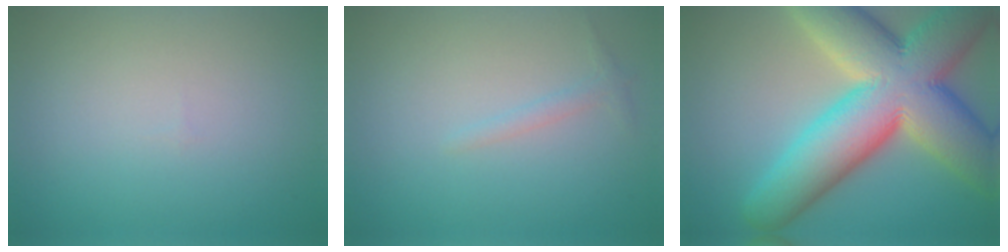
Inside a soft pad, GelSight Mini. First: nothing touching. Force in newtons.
{"total": 0.9, "press": 0.9, "slide": 0.1}
{"total": 16.0, "press": 16.0, "slide": 1.2}